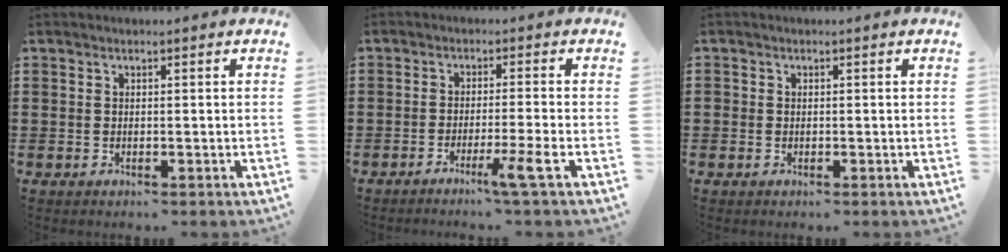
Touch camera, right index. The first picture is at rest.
{"total": 4.8, "force": [-2.6, -0.7, 3.9], "torque": [-0.068, -0.017, -0.045]}
{"total": 0.6, "force": [-0.2, 0.6, 0.1], "torque": [-0.003, 0.004, -0.005]}